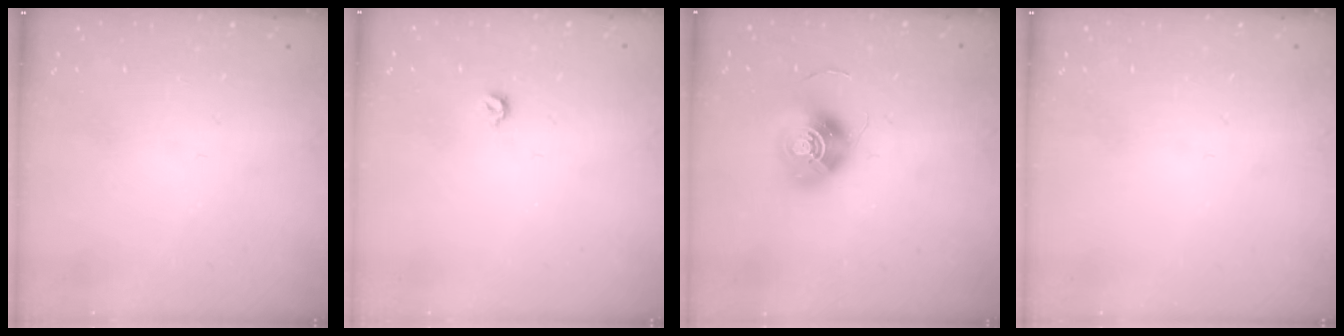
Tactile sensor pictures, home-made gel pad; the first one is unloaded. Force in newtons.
{"total": 3.9, "press": 3.8, "slide": 0.7}
{"total": 12.7, "press": 12.7, "slide": 0.5}
{"total": 0.0}